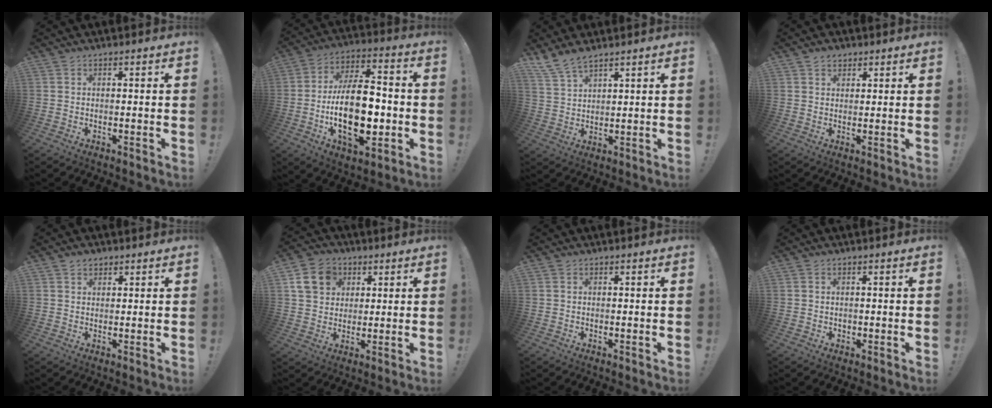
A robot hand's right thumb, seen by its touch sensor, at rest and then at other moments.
{"total": 23.0, "force": [-4.0, 11.9, 19.3], "torque": [-0.351, 0.008, -0.065]}
{"total": 6.3, "force": [5.5, 1.8, 2.7], "torque": [-0.063, -0.025, 0.106]}
{"total": 2.9, "force": [1.9, 2.1, 0.8], "torque": [-0.011, -0.005, 0.035]}
{"total": 2.4, "force": [1.6, 1.7, 0.7], "torque": [-0.007, -0.006, 0.029]}
{"total": 11.3, "force": [4.5, 9.3, 4.5], "torque": [-0.066, -0.011, 0.094]}
{"total": 0.0}
{"total": 0.7, "force": [-0.1, 0.7, 0.2], "torque": [-0.007, 0.005, -0.002]}